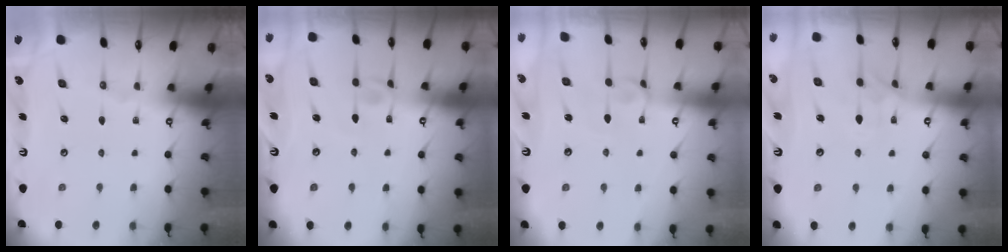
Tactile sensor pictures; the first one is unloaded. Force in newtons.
{"total": 4.3, "press": 4.3, "slide": 0.2}
{"total": 3.7, "press": 3.7, "slide": 0.2}
{"total": 1.0, "press": 0.5, "slide": 0.8}